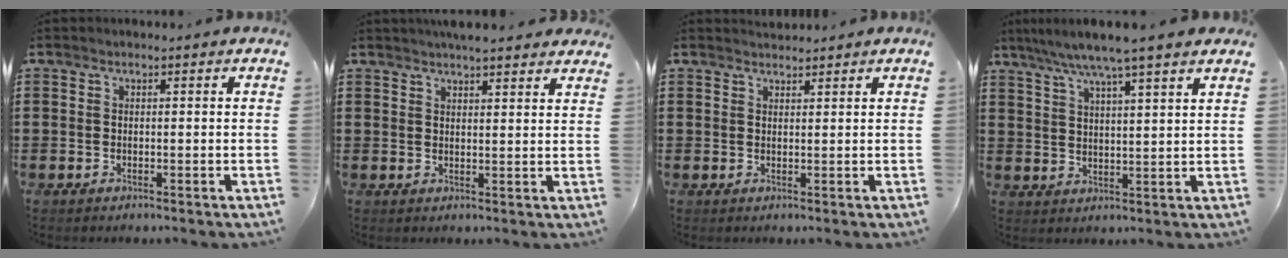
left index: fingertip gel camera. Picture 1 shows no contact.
{"total": 3.5, "force": [3.3, 0.2, 1.1], "torque": [-0.029, -0.004, 0.063]}
{"total": 1.4, "force": [1.4, 0.2, 0.0], "torque": [-0.003, 0.003, 0.028]}
{"total": 6.1, "force": [5.0, -0.5, 3.5], "torque": [-0.083, -0.017, 0.085]}